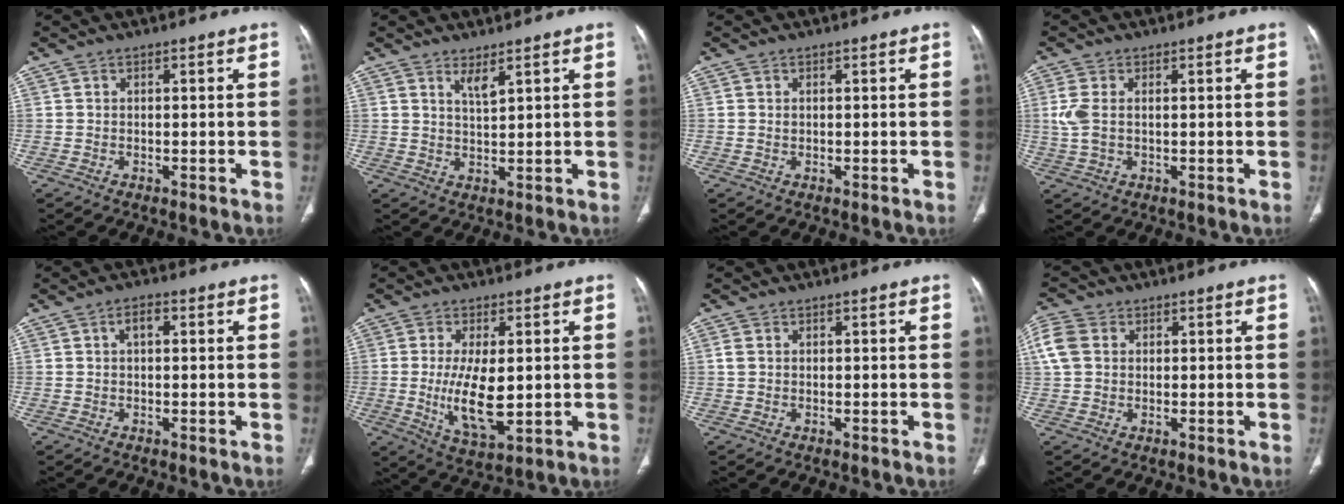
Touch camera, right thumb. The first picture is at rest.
{"total": 2.7, "force": [1.9, 0.5, 1.8], "torque": [-0.029, -0.020, 0.040]}
{"total": 0.5, "force": [0.1, 0.4, 0.3], "torque": [-0.006, 0.001, 0.003]}
{"total": 4.6, "force": [0.5, 2.7, 3.7], "torque": [-0.107, 0.005, 0.013]}
{"total": 2.3, "force": [0.5, 1.2, 1.9], "torque": [-0.030, 0.010, 0.006]}
{"total": 11.2, "force": [-0.4, 4.9, 10.0], "torque": [-0.176, -0.022, 0.005]}
{"total": 1.4, "force": [0.2, 1.1, 0.8], "torque": [-0.021, 0.003, 0.004]}
{"total": 7.0, "force": [1.6, 5.5, 4.1], "torque": [-0.095, 0.016, 0.028]}